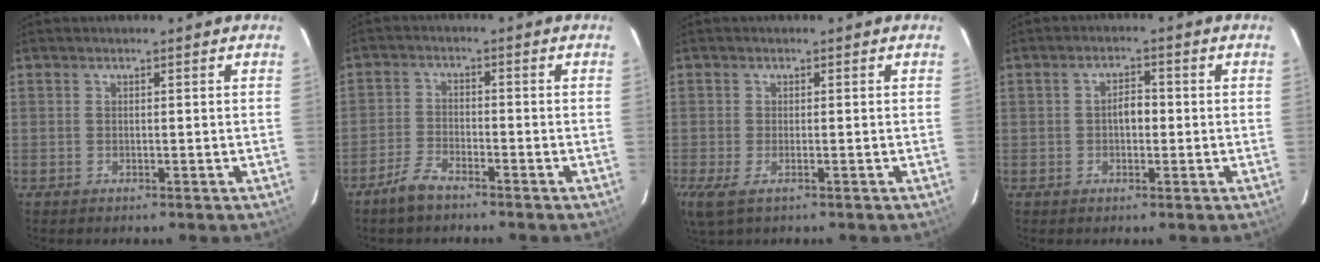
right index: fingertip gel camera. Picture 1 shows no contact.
{"total": 4.6, "force": [-4.0, 1.2, 1.8], "torque": [-0.058, 0.001, -0.080]}
{"total": 5.0, "force": [-2.9, 1.2, 3.9], "torque": [-0.085, -0.023, -0.047]}
{"total": 2.4, "force": [-0.3, 1.6, 1.8], "torque": [-0.031, 0.010, -0.006]}